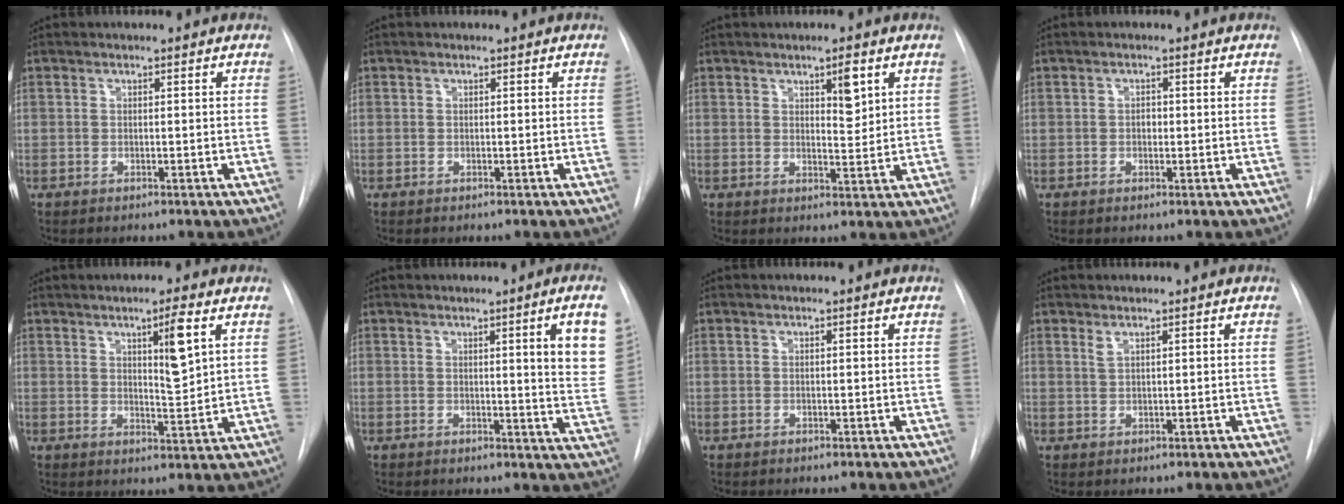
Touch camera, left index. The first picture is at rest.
{"total": 0.0}
{"total": 3.8, "force": [1.9, 1.0, 3.2], "torque": [-0.048, -0.008, 0.031]}
{"total": 1.0, "force": [-0.1, 0.8, 0.7], "torque": [-0.009, 0.003, -0.003]}
{"total": 5.9, "force": [2.6, 0.4, 5.3], "torque": [-0.084, -0.010, 0.042]}
{"total": 8.0, "force": [3.1, 0.0, 7.4], "torque": [-0.080, -0.018, 0.030]}
{"total": 0.0}
{"total": 0.9, "force": [0.7, 0.0, 0.6], "torque": [-0.016, -0.001, 0.018]}